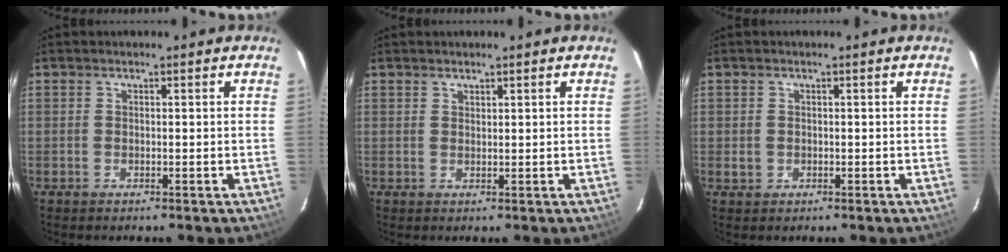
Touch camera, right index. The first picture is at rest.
{"total": 0.8, "force": [0.8, 0.3, 0.1], "torque": [-0.002, 0.001, 0.016]}
{"total": 1.9, "force": [-0.1, 1.9, 0.3], "torque": [-0.004, 0.002, 0.001]}